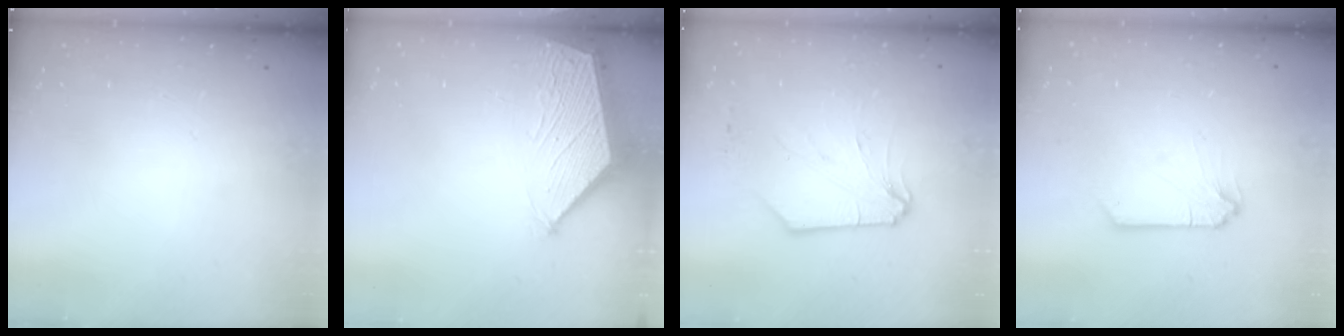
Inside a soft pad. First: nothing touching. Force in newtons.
{"total": 2.9, "press": 2.8, "slide": 0.4}
{"total": 7.8, "press": 7.7, "slide": 1.4}
{"total": 0.7, "press": 0.6, "slide": 0.3}